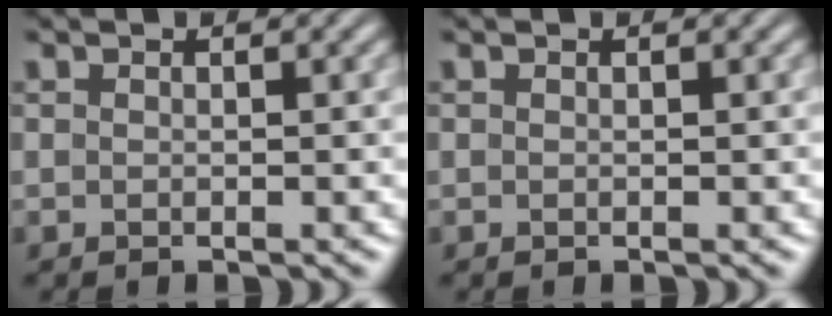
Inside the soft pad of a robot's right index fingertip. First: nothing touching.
{"total": 0.0}